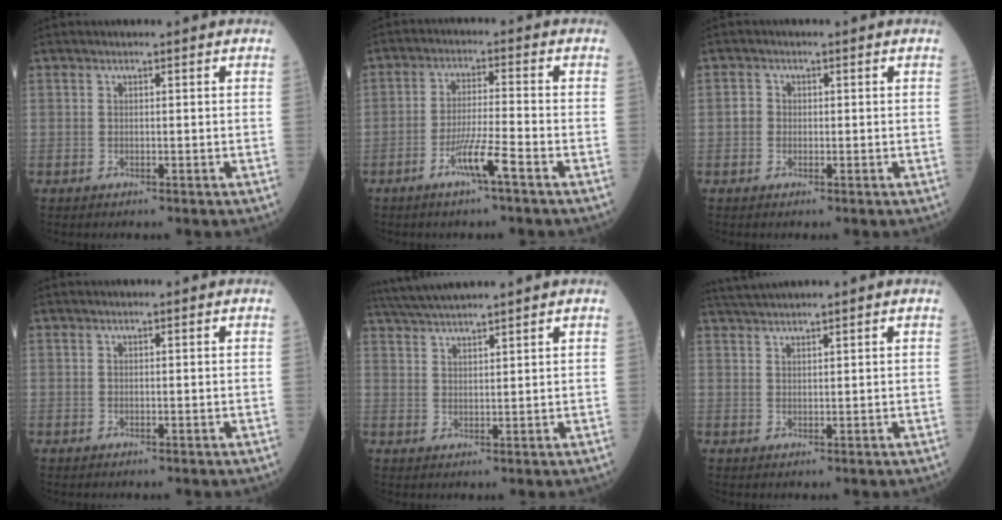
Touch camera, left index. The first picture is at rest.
{"total": 5.9, "force": [-3.4, -0.4, 4.8], "torque": [-0.096, -0.008, -0.068]}
{"total": 1.5, "force": [-0.3, 1.4, 0.5], "torque": [-0.006, 0.008, -0.006]}
{"total": 0.0}
{"total": 6.8, "force": [6.2, -0.9, 2.7], "torque": [-0.057, 0.030, 0.115]}
{"total": 3.0, "force": [2.8, -0.8, 0.8], "torque": [-0.020, 0.018, 0.061]}